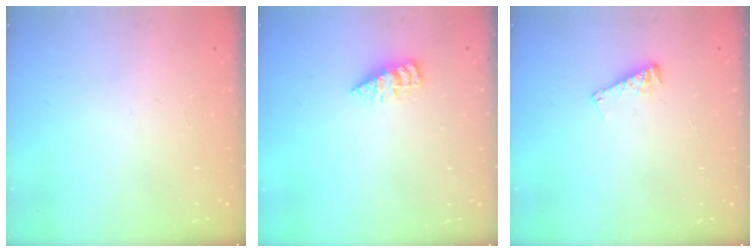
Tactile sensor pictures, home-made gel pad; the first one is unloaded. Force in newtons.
{"total": 2.4, "press": 2.4, "slide": 0.3}
{"total": 5.1, "press": 5.0, "slide": 0.6}